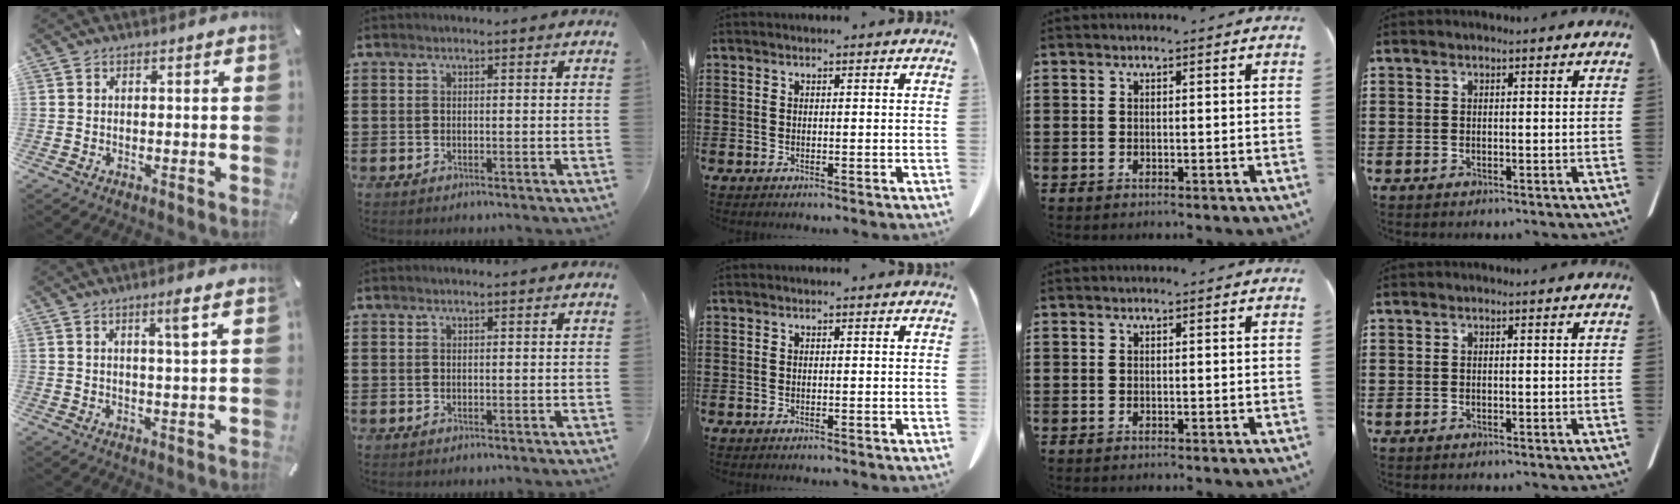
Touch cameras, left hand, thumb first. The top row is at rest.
{"thumb": {"total": 4.3, "force": [2.2, -0.2, 3.6], "torque": [-0.058, -0.008, 0.031]}}